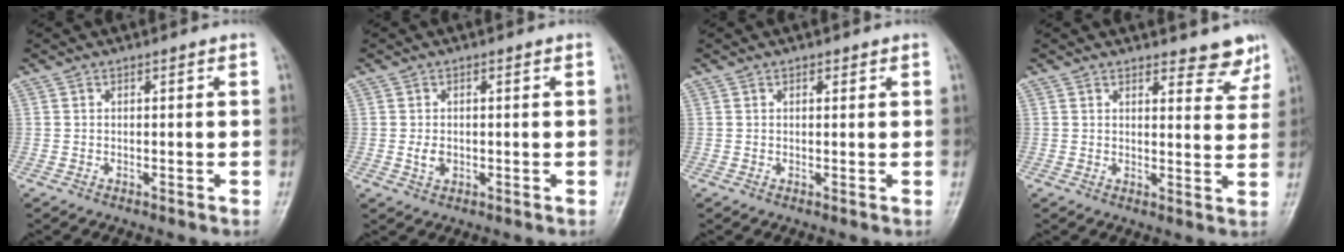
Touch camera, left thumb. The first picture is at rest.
{"total": 2.2, "force": [-0.2, 1.6, 1.5], "torque": [-0.024, -0.001, -0.002]}
{"total": 1.0, "force": [0.6, 0.6, 0.5], "torque": [-0.002, -0.003, 0.007]}
{"total": 6.0, "force": [5.4, 2.2, 1.7], "torque": [0.010, -0.037, 0.055]}